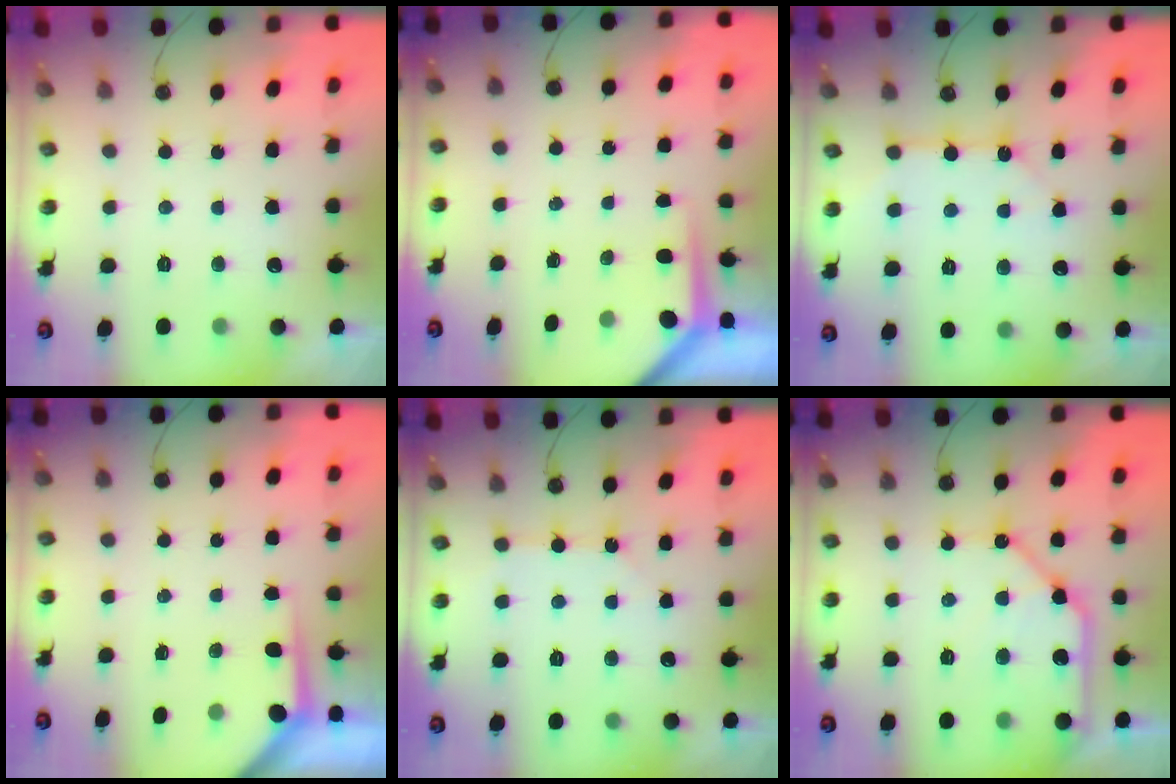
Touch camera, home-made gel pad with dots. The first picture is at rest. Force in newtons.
{"total": 3.9, "press": 3.9, "slide": 0.2}
{"total": 8.5, "press": 8.5, "slide": 0.8}
{"total": 3.6, "press": 3.6, "slide": 0.3}
{"total": 3.4, "press": 3.4, "slide": 0.6}
{"total": 14.1, "press": 13.9, "slide": 1.8}